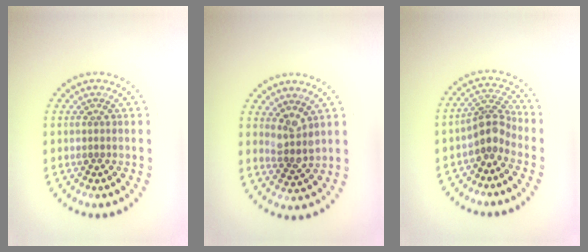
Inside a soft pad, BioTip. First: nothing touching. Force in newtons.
{"total": 2.4, "press": 1.8, "slide": 1.6}
{"total": 2.9, "press": 2.2, "slide": 1.8}